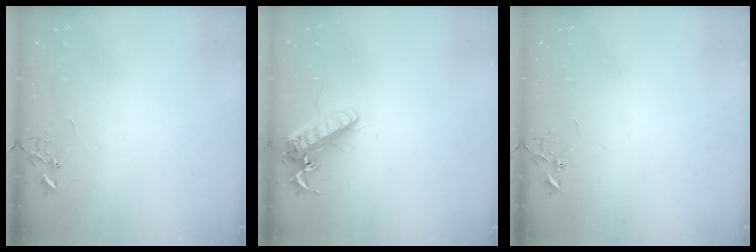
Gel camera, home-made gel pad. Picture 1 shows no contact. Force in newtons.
{"total": 14.6, "press": 14.4, "slide": 2.4}
{"total": 0.0}